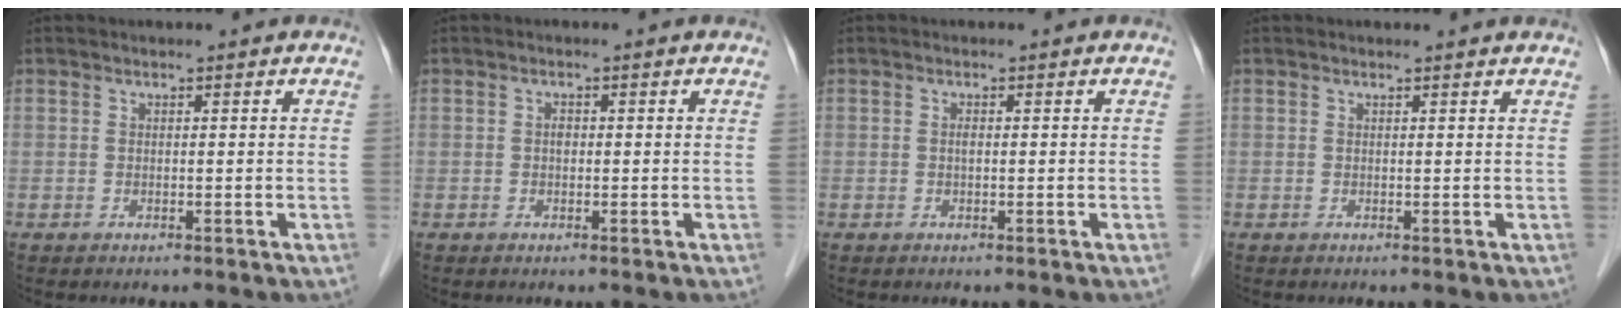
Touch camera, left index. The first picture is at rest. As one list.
[{"total": 0.8, "force": [-0.2, 0.6, 0.5], "torque": [-0.009, 0.000, -0.005]}, {"total": 0.5, "force": [-0.2, 0.2, 0.5], "torque": [-0.009, -0.002, -0.003]}, {"total": 1.7, "force": [1.7, -0.1, 0.2], "torque": [-0.012, 0.000, 0.015]}]